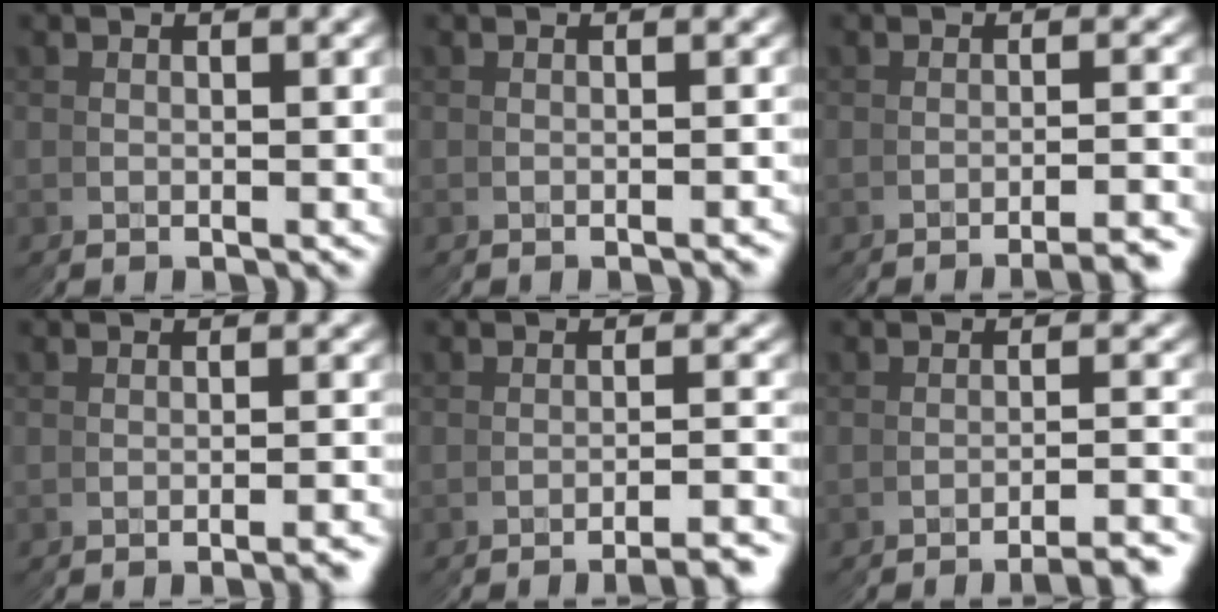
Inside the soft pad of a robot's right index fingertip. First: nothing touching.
{"total": 0.7, "force": [-0.3, -0.6, -0.3], "torque": [0.003, 0.004, -0.006]}
{"total": 2.8, "force": [-2.4, -1.4, -0.1], "torque": [0.003, 0.013, -0.044]}
{"total": 1.6, "force": [-0.7, -1.3, -0.6], "torque": [0.007, 0.011, -0.016]}
{"total": 3.2, "force": [-2.8, -1.4, 0.1], "torque": [0.004, 0.012, -0.050]}
{"total": 3.4, "force": [-3.1, -1.4, 0.2], "torque": [0.005, 0.013, -0.055]}